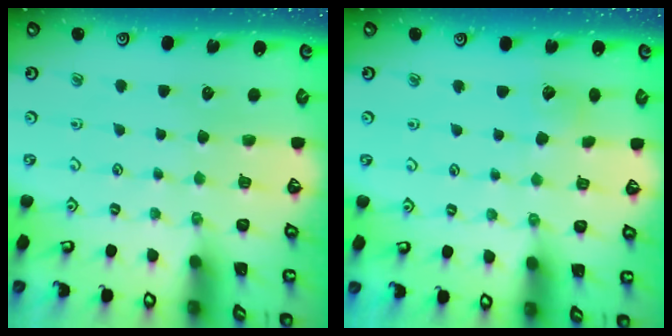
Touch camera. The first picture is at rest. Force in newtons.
{"total": 4.8, "press": 4.7, "slide": 0.5}